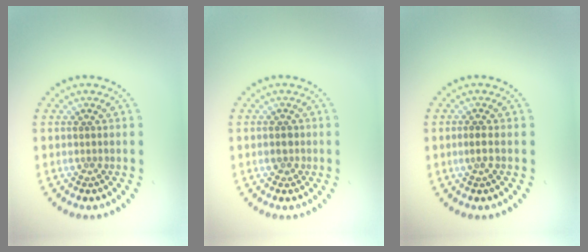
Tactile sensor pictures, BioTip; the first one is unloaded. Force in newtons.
{"total": 1.1, "press": 1.1, "slide": 0.3}
{"total": 1.0, "press": 1.0, "slide": 0.4}